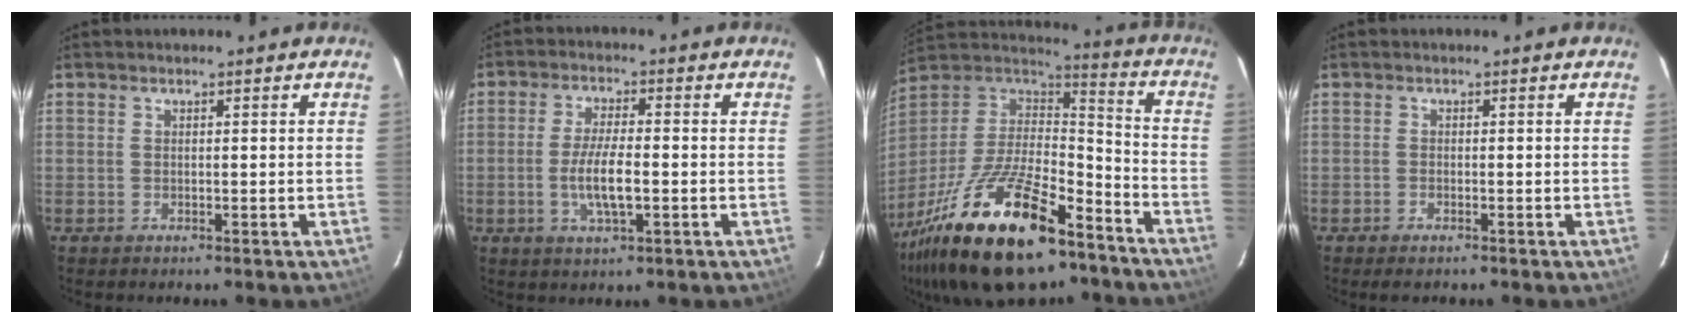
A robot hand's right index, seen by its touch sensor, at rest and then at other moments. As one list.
[{"total": 6.8, "force": [-1.6, 1.7, 6.4], "torque": [-0.129, -0.003, -0.030]}, {"total": 29.9, "force": [-18.9, 11.3, 20.3], "torque": [-0.401, -0.034, -0.307]}, {"total": 1.6, "force": [-1.3, 0.5, 0.7], "torque": [-0.020, -0.003, -0.025]}]